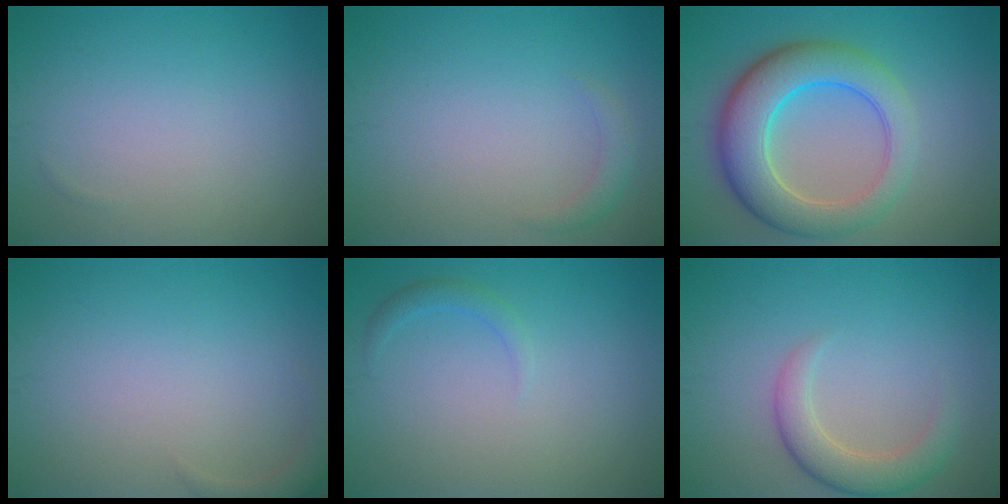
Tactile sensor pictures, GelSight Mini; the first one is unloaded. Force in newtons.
{"total": 1.3, "press": 1.2, "slide": 0.1}
{"total": 8.0, "press": 8.0, "slide": 0.3}
{"total": 1.7, "press": 1.7, "slide": 0.2}
{"total": 1.1, "press": 1.1, "slide": 0.0}
{"total": 3.5, "press": 3.5, "slide": 0.4}